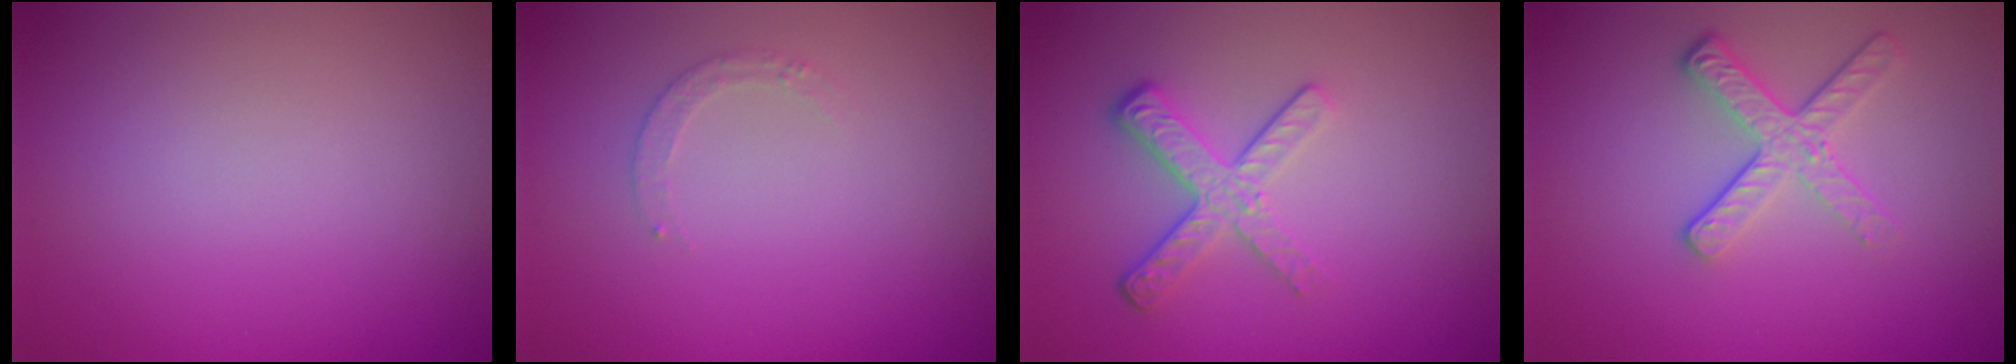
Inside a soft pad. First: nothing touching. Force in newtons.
{"total": 1.3, "press": 1.2, "slide": 0.2}
{"total": 3.5, "press": 2.5, "slide": 2.5}
{"total": 3.7, "press": 2.7, "slide": 2.5}